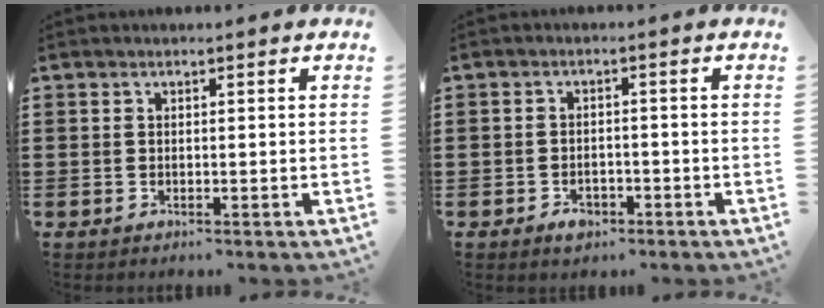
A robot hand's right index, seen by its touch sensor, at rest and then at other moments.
{"total": 2.1, "force": [-1.5, 1.2, 0.9], "torque": [-0.019, 0.001, -0.031]}